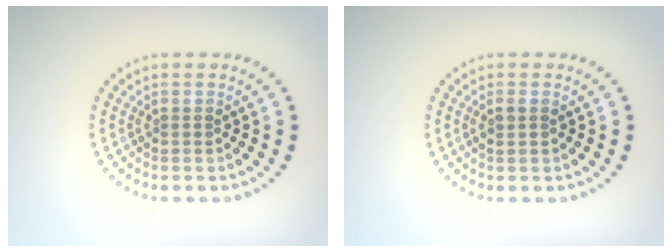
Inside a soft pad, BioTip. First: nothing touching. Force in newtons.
{"total": 0.9, "press": 0.8, "slide": 0.2}